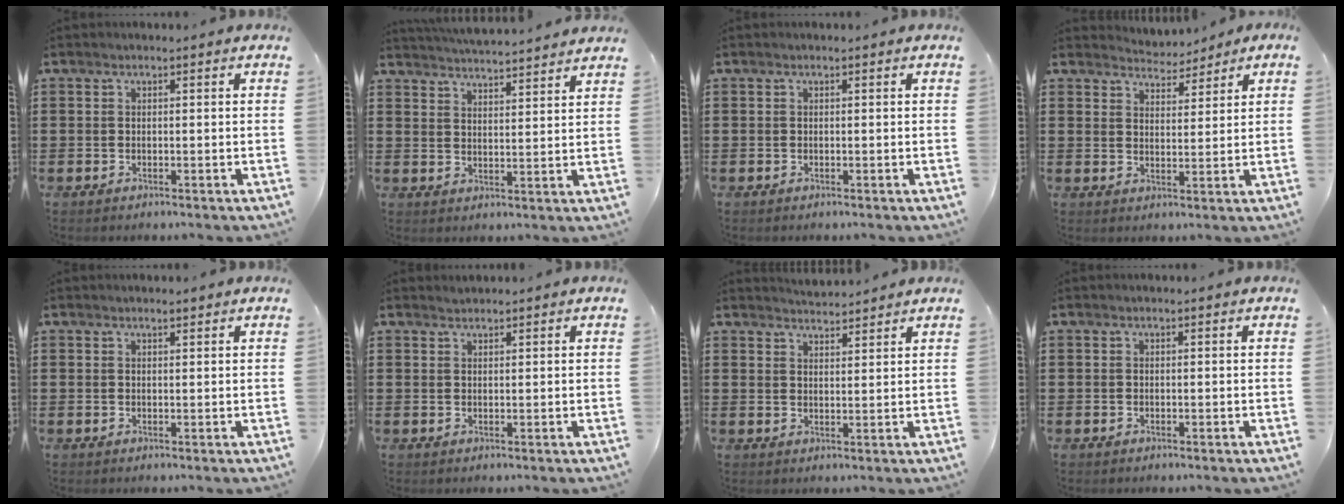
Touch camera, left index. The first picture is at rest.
{"total": 4.3, "force": [4.3, -0.3, 0.4], "torque": [-0.024, -0.027, 0.075]}
{"total": 0.0}
{"total": 3.6, "force": [3.6, 0.4, 0.1], "torque": [-0.012, -0.013, 0.067]}
{"total": 1.0, "force": [0.9, 0.1, 0.4], "torque": [-0.010, 0.001, 0.016]}
{"total": 0.9, "force": [0.9, 0.2, 0.0], "torque": [-0.002, 0.000, 0.019]}
{"total": 2.7, "force": [2.7, 0.1, 0.0], "torque": [-0.007, -0.006, 0.052]}
{"total": 0.0}